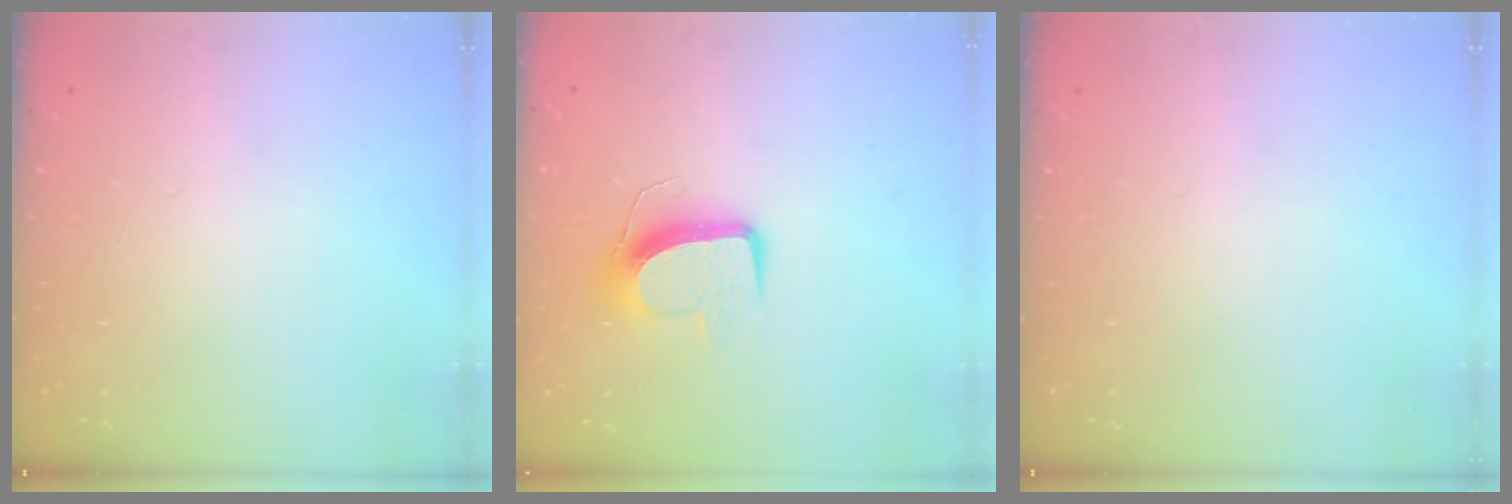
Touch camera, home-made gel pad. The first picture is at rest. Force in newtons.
{"total": 9.8, "press": 9.8, "slide": 0.8}
{"total": 0.0}